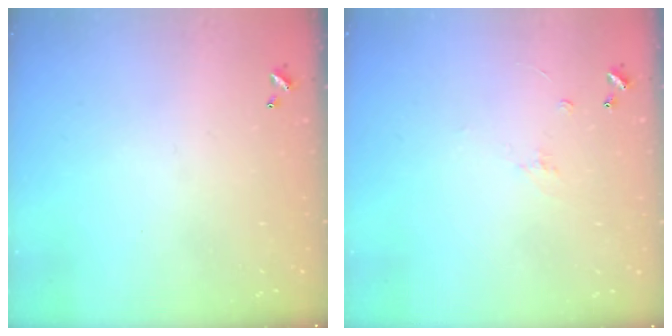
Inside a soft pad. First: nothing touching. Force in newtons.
{"total": 4.4, "press": 4.4, "slide": 0.6}